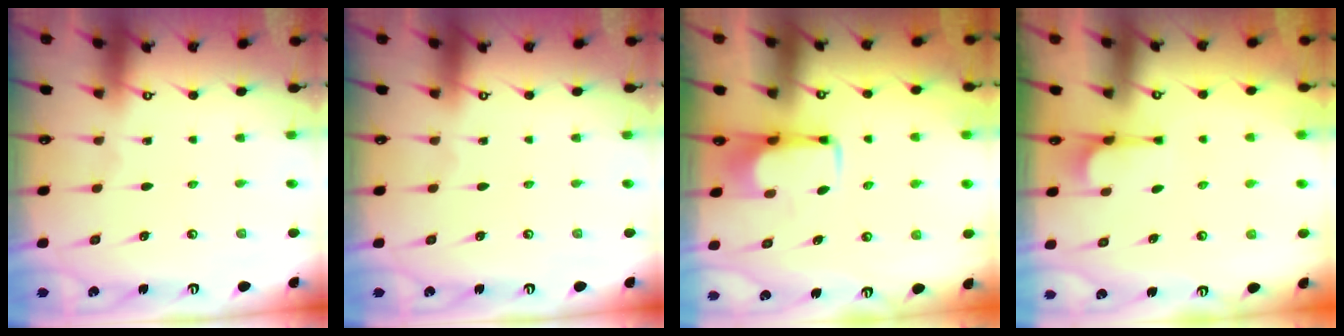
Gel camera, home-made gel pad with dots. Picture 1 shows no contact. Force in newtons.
{"total": 0.0}
{"total": 2.0, "press": 1.9, "slide": 0.4}
{"total": 2.9, "press": 2.7, "slide": 1.1}